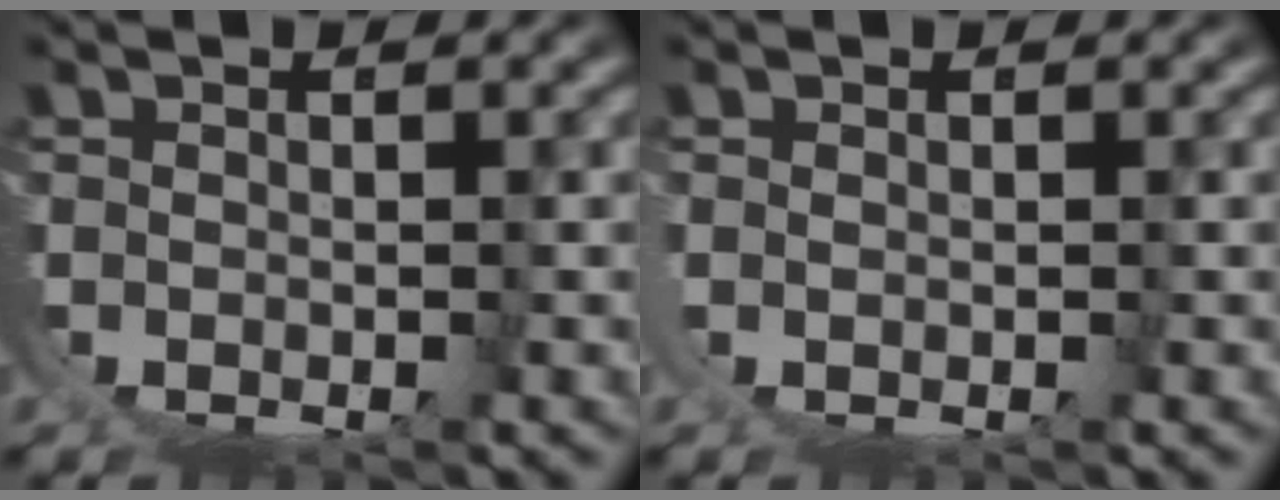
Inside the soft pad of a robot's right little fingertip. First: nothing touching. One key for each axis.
{"total": 1.0, "fx": 0.5, "fy": -0.5, "fz": 0.6, "tx": -0.019, "ty": -0.005, "tz": 0.014}